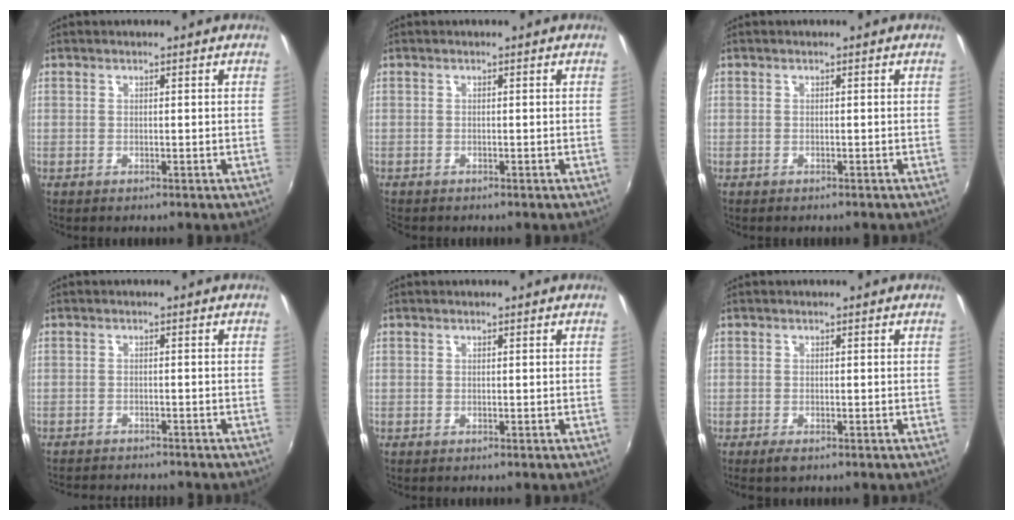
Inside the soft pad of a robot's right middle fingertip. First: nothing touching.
{"total": 1.1, "force": [-1.0, 0.4, 0.2], "torque": [-0.006, -0.006, -0.018]}
{"total": 0.5, "force": [-0.5, 0.2, 0.2], "torque": [-0.004, 0.000, -0.007]}
{"total": 6.8, "force": [-6.3, 1.2, 2.1], "torque": [-0.055, -0.013, -0.094]}
{"total": 0.0}
{"total": 1.8, "force": [-1.3, 0.6, 1.2], "torque": [-0.024, -0.008, -0.023]}